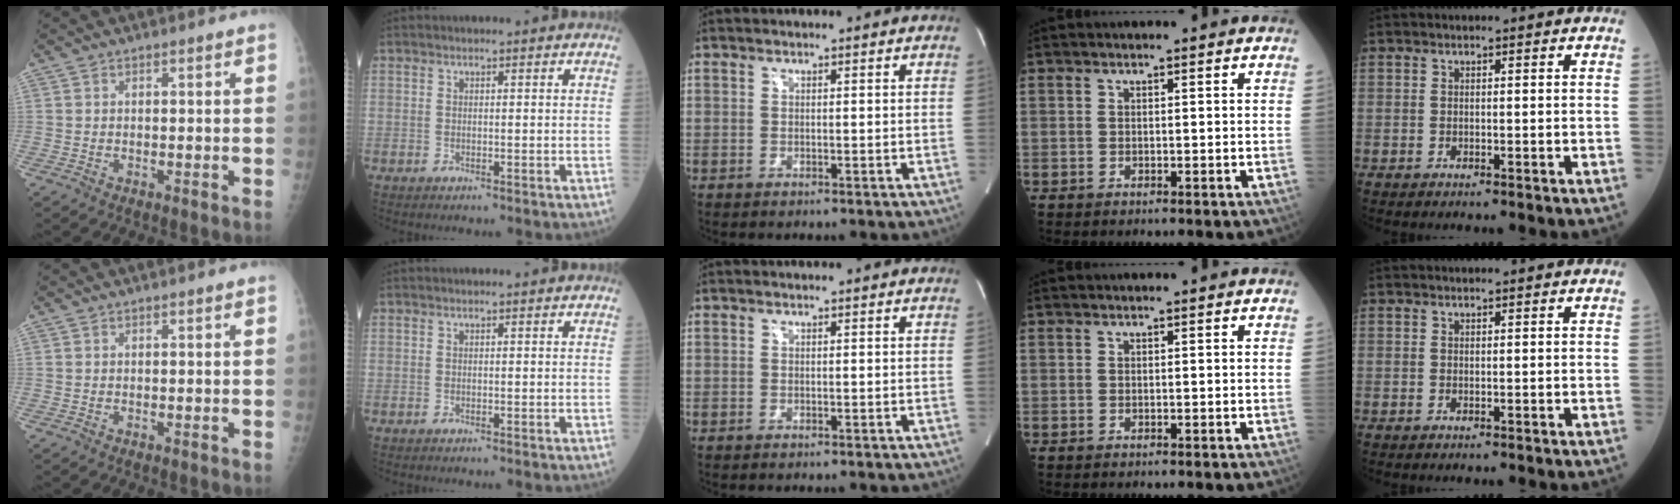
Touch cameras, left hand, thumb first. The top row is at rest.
{}